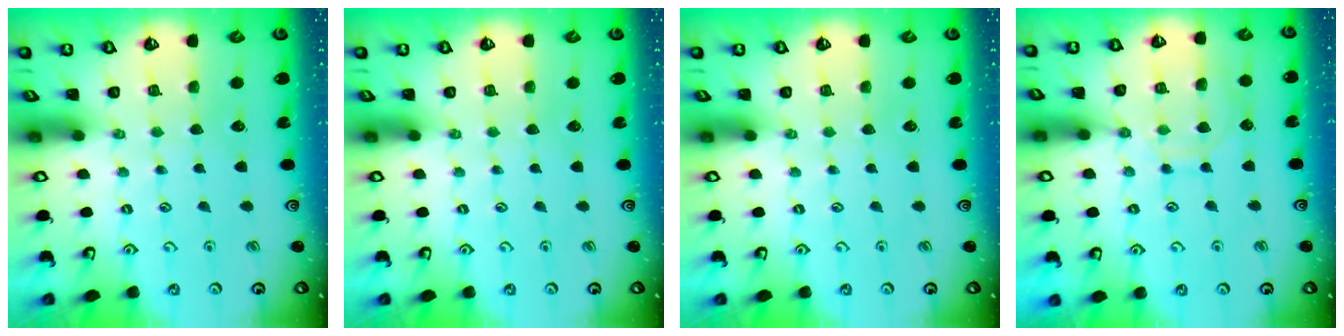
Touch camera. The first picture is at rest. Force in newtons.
{"total": 0.0}
{"total": 0.0}
{"total": 8.6, "press": 8.6, "slide": 0.6}